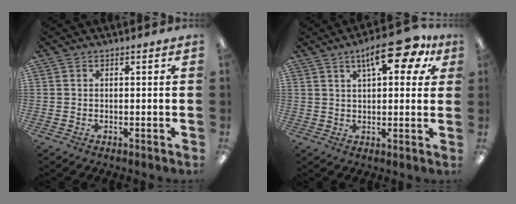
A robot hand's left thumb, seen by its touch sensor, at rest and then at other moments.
{"total": 13.2, "force": [6.6, 5.2, 10.2], "torque": [-0.141, -0.022, 0.104]}